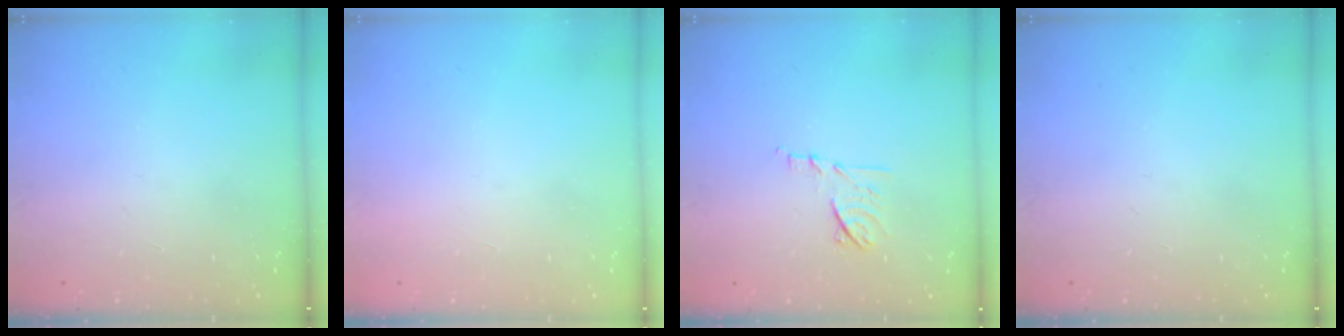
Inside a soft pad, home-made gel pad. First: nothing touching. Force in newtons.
{"total": 1.5, "press": 1.5, "slide": 0.1}
{"total": 8.2, "press": 8.2, "slide": 0.8}
{"total": 0.0}